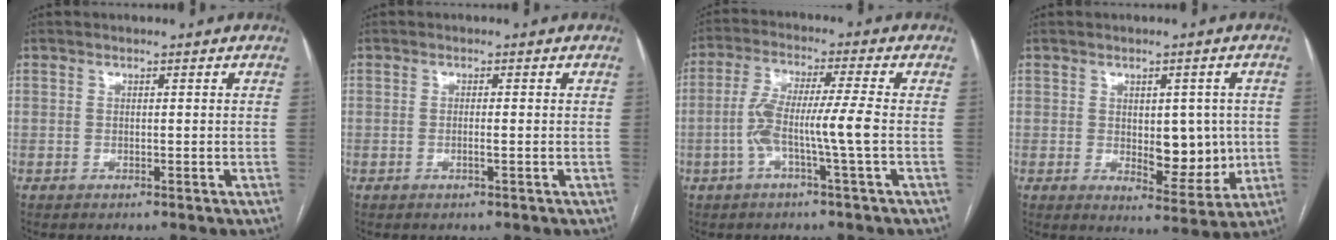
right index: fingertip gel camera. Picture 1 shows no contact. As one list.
[{"total": 1.0, "force": [-0.3, -0.1, 1.0], "torque": [-0.020, -0.001, -0.005]}, {"total": 8.0, "force": [-1.9, -0.5, 7.7], "torque": [-0.156, 0.013, -0.038]}, {"total": 8.0, "force": [-0.1, 4.0, 7.0], "torque": [-0.081, -0.001, 0.012]}]